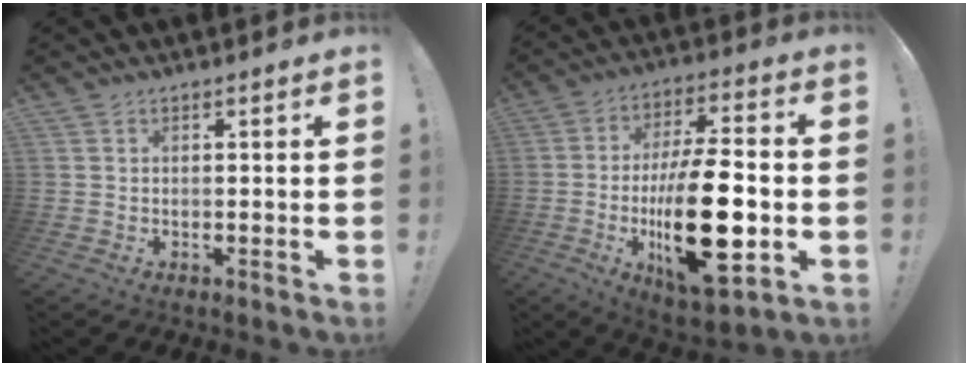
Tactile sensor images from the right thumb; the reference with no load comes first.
{"total": 25.7, "force": [-4.5, 10.1, 23.2], "torque": [-0.401, 0.001, -0.066]}